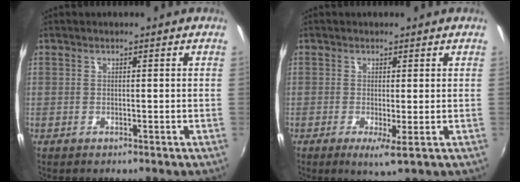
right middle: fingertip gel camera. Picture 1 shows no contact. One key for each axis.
{"total": 2.8, "fx": -0.7, "fy": -0.1, "fz": 2.7, "tx": -0.053, "ty": -0.011, "tz": -0.009}